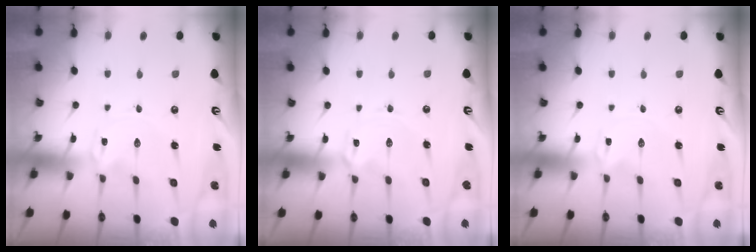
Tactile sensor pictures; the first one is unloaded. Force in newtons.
{"total": 1.9, "press": 1.9, "slide": 0.4}
{"total": 0.0}